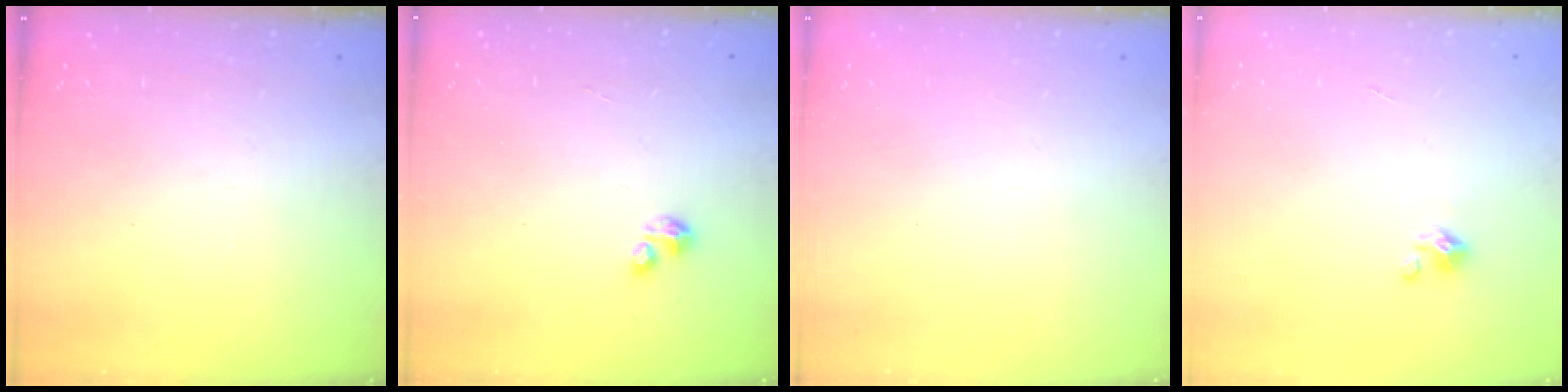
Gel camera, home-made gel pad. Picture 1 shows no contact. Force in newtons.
{"total": 0.7, "press": 0.6, "slide": 0.2}
{"total": 0.0}
{"total": 1.5, "press": 1.5, "slide": 0.1}